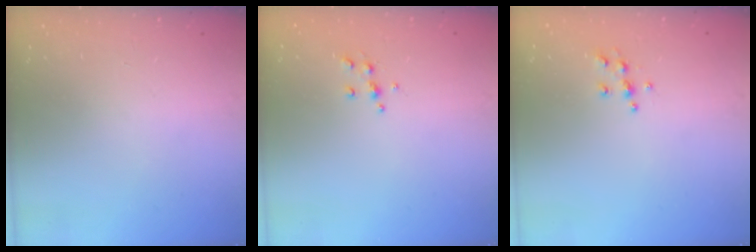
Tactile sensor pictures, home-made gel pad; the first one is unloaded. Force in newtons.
{"total": 5.2, "press": 5.0, "slide": 1.1}
{"total": 5.6, "press": 5.6, "slide": 0.6}